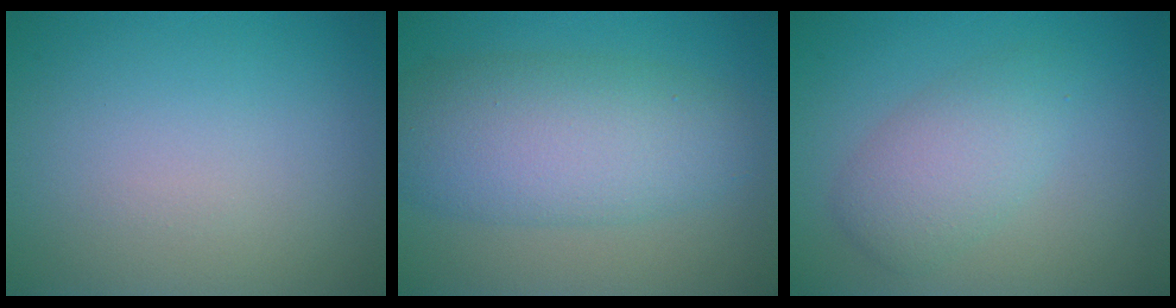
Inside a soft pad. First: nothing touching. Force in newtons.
{"total": 7.6, "press": 7.6, "slide": 0.1}
{"total": 3.6, "press": 3.6, "slide": 0.1}